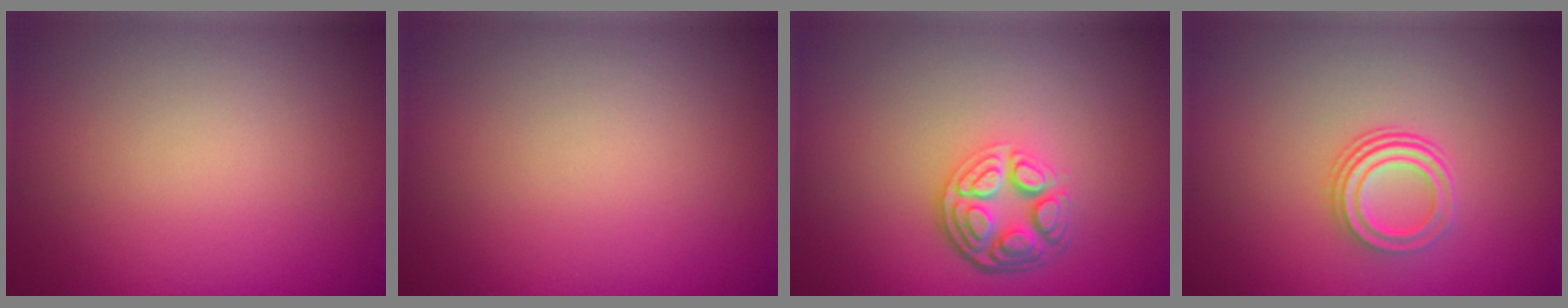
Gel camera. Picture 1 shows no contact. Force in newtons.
{"total": 0.0}
{"total": 4.5, "press": 3.4, "slide": 3.0}
{"total": 2.9, "press": 2.2, "slide": 1.9}